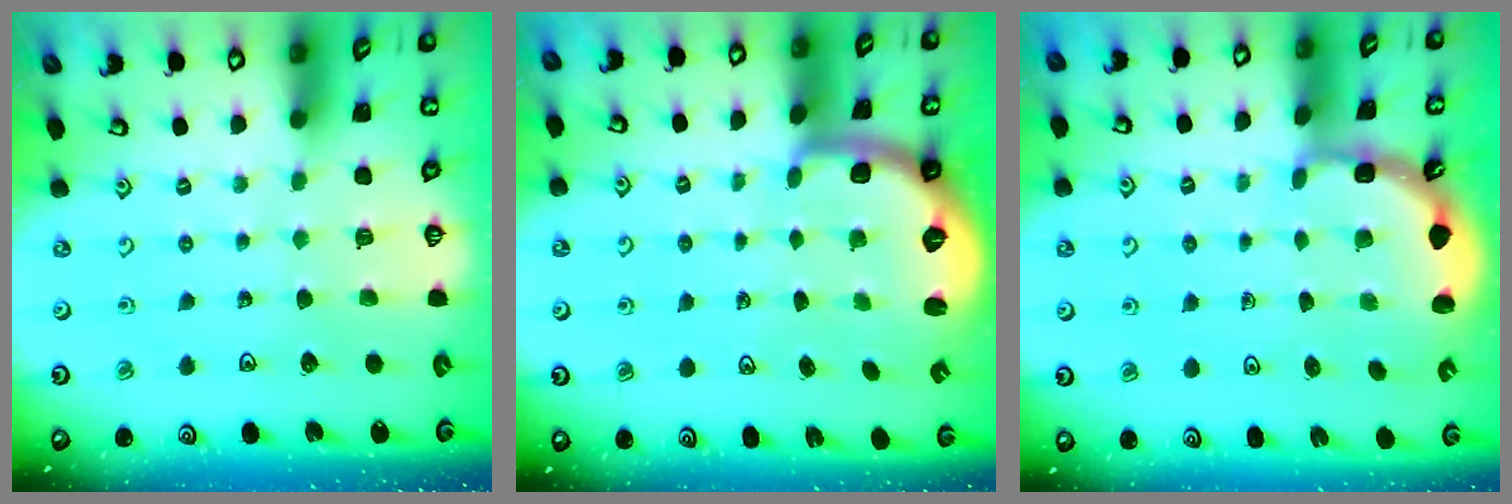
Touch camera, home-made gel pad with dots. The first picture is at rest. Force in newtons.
{"total": 1.9, "press": 1.8, "slide": 0.4}
{"total": 2.0, "press": 1.8, "slide": 0.9}